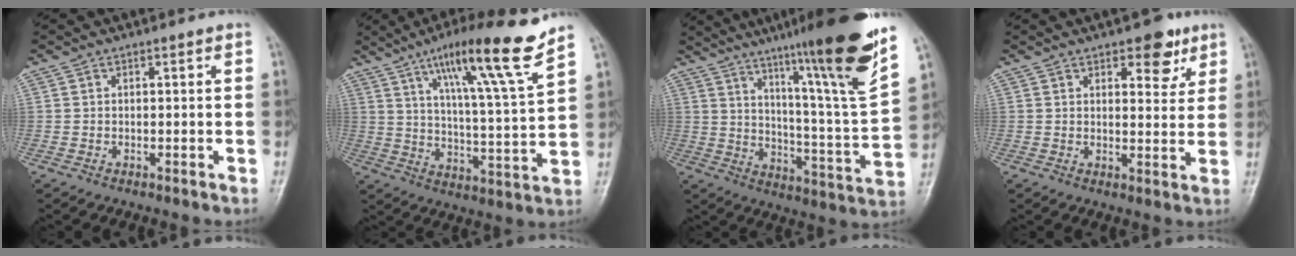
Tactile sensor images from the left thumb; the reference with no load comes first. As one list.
[{"total": 16.5, "force": [11.0, 0.3, 12.4], "torque": [-0.190, -0.055, 0.174]}, {"total": 23.6, "force": [15.8, 0.8, 17.6], "torque": [-0.239, -0.080, 0.238]}, {"total": 6.8, "force": [4.0, 3.4, 4.3], "torque": [-0.026, -0.018, 0.050]}]